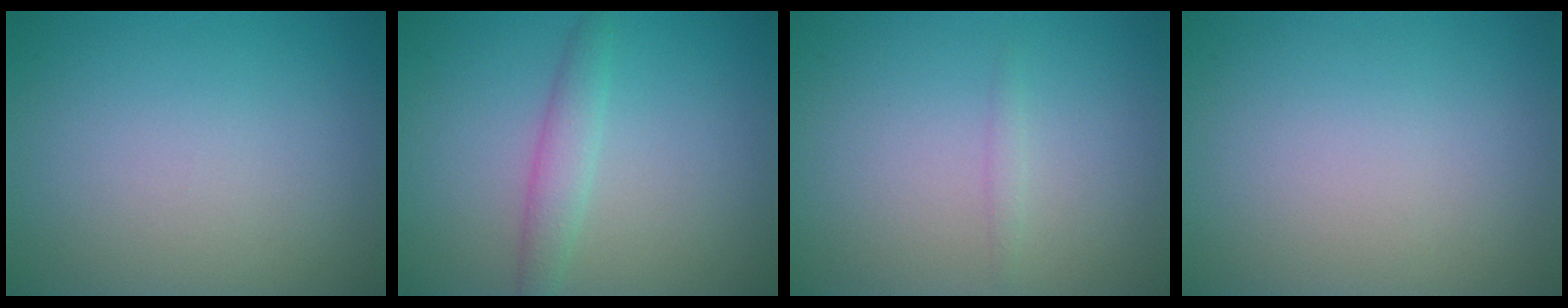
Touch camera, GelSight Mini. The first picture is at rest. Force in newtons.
{"total": 2.2, "press": 2.2, "slide": 0.0}
{"total": 0.7, "press": 0.7, "slide": 0.0}
{"total": 0.0}